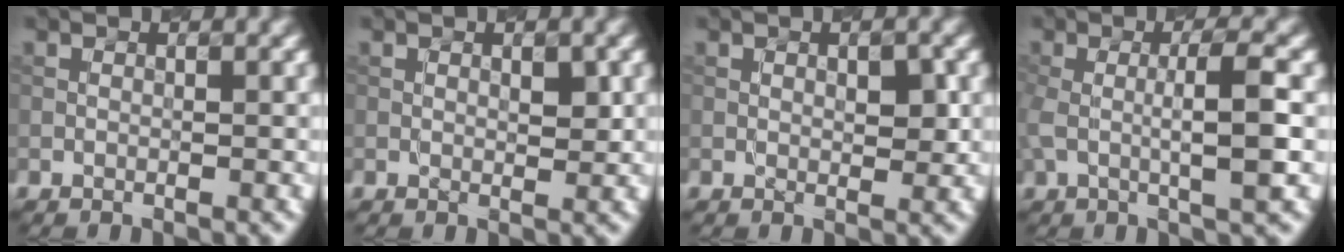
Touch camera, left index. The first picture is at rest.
{"total": 1.6, "force": [0.5, 0.7, 1.4], "torque": [-0.019, -0.002, 0.009]}
{"total": 2.2, "force": [0.4, 1.0, 1.9], "torque": [-0.027, -0.001, 0.009]}
{"total": 5.0, "force": [0.1, 1.1, 4.9], "torque": [-0.090, 0.003, -0.001]}